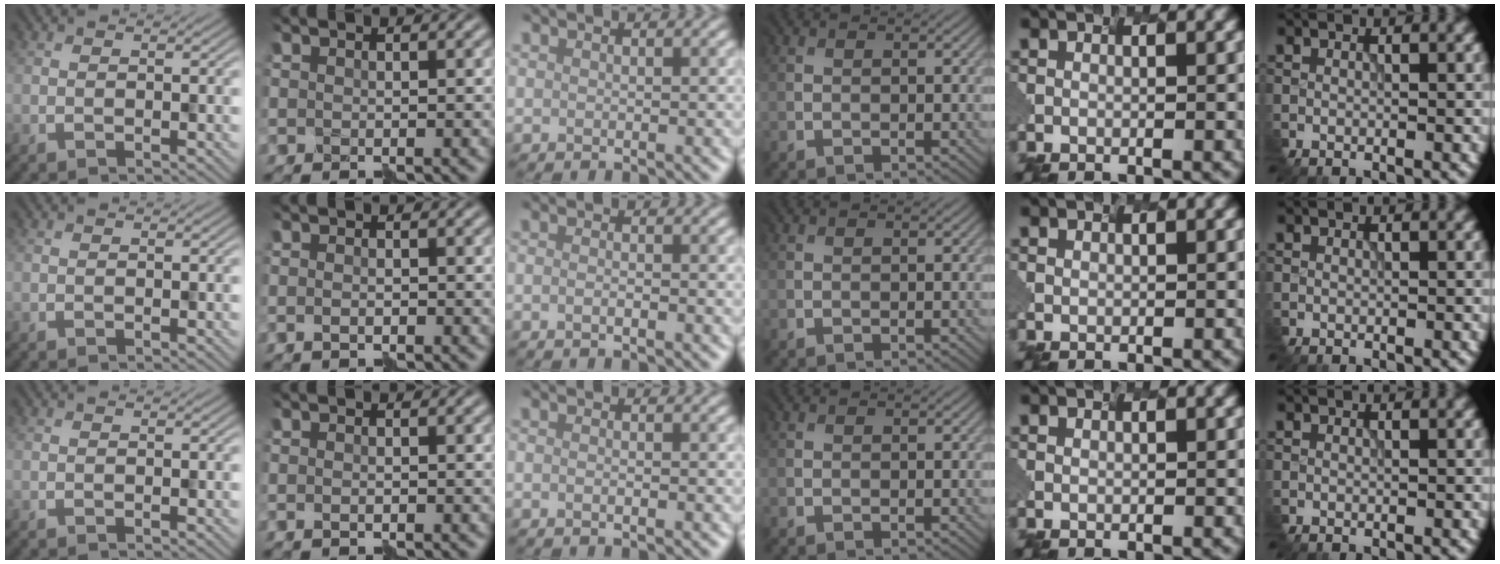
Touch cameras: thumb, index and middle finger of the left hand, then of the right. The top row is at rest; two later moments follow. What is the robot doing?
{"motion": "assemble", "object": "hinged jar"}